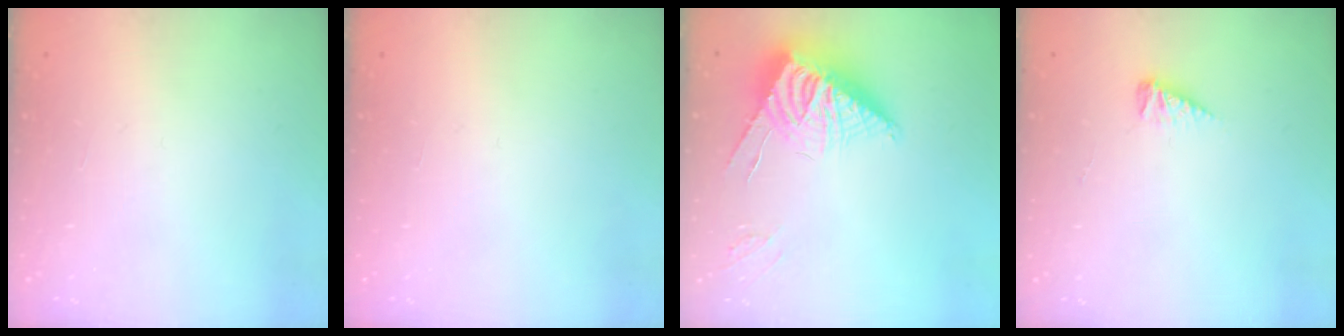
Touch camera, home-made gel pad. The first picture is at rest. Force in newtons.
{"total": 0.0}
{"total": 9.3, "press": 9.3, "slide": 1.1}
{"total": 3.3, "press": 3.3, "slide": 0.3}